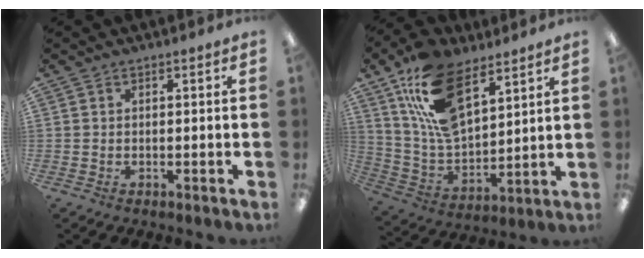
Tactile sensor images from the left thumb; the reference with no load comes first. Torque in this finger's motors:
{"motor_torque": [0.48, 0.56, 1.36, -1.41, 0.19]}